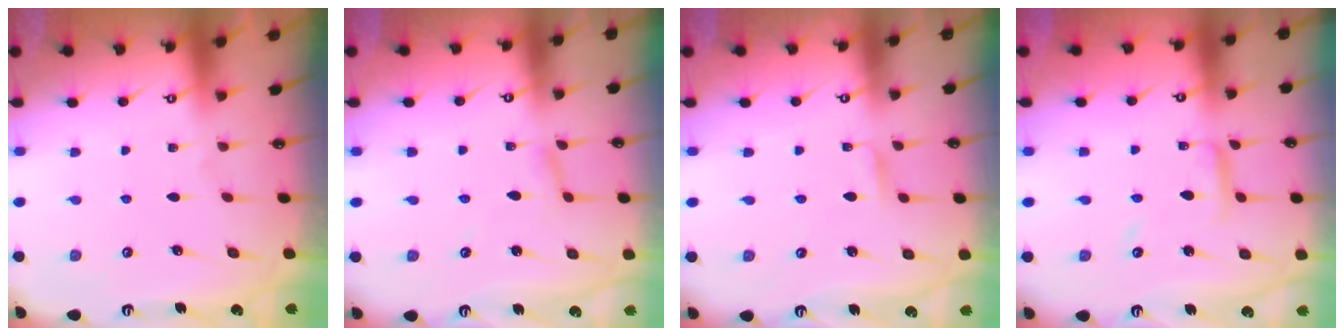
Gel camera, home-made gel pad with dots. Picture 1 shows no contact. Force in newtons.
{"total": 2.9, "press": 2.9, "slide": 0.2}
{"total": 2.5, "press": 2.5, "slide": 0.3}
{"total": 7.3, "press": 7.3, "slide": 0.4}